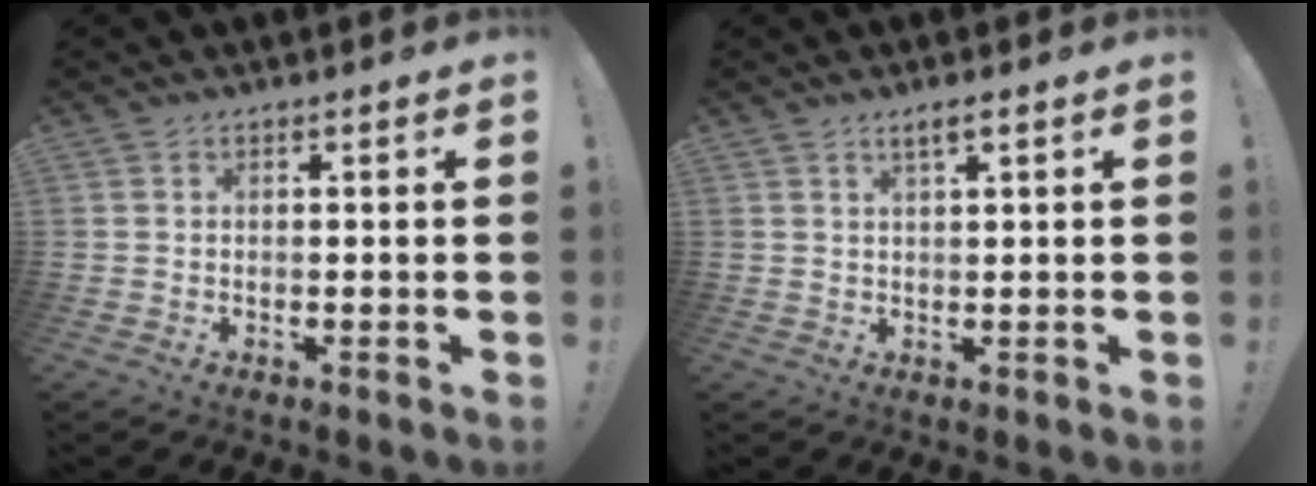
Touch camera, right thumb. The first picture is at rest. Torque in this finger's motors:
{"motor_torque": [0.03, 0.01, 0.01, -0.01, 0.00]}